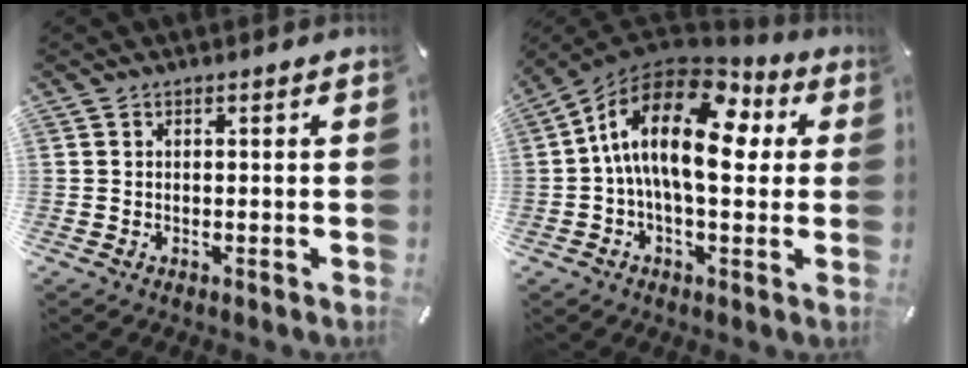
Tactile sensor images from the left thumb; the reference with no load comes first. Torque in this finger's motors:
{"motor_torque": [0.90, 1.19, 2.77, 0.00, 0.37]}